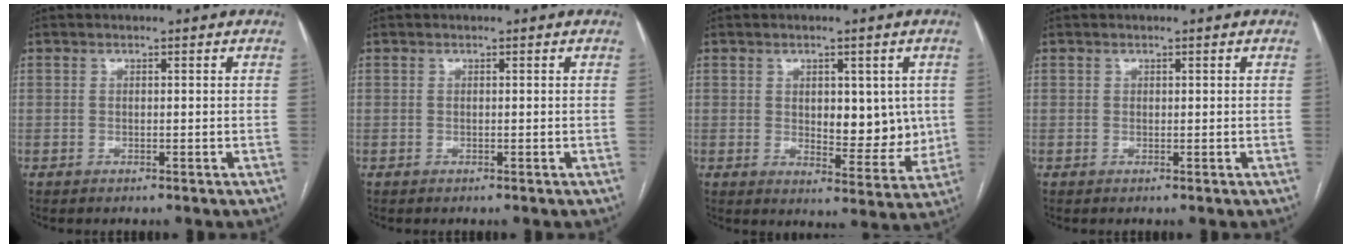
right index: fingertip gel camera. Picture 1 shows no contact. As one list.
[{"total": 0.0}, {"total": 8.9, "force": [1.0, 4.4, 7.6], "torque": [-0.089, -0.008, 0.023]}, {"total": 0.0}]